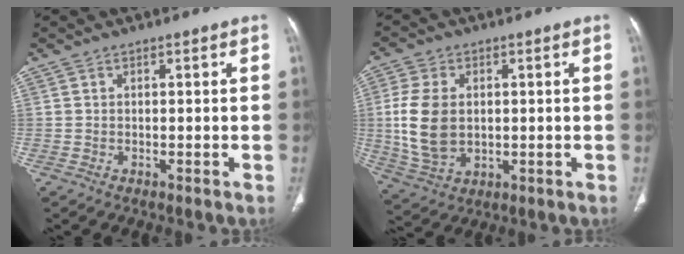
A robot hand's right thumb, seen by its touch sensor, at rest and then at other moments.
{"total": 11.4, "force": [0.6, 7.7, 8.4], "torque": [-0.166, -0.003, 0.022]}